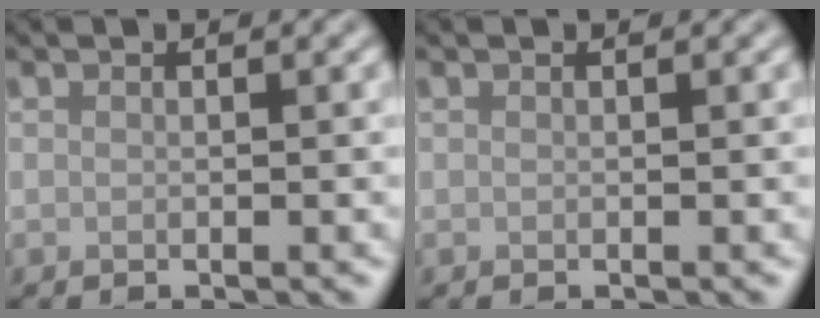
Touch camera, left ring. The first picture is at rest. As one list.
[{"total": 0.0}]